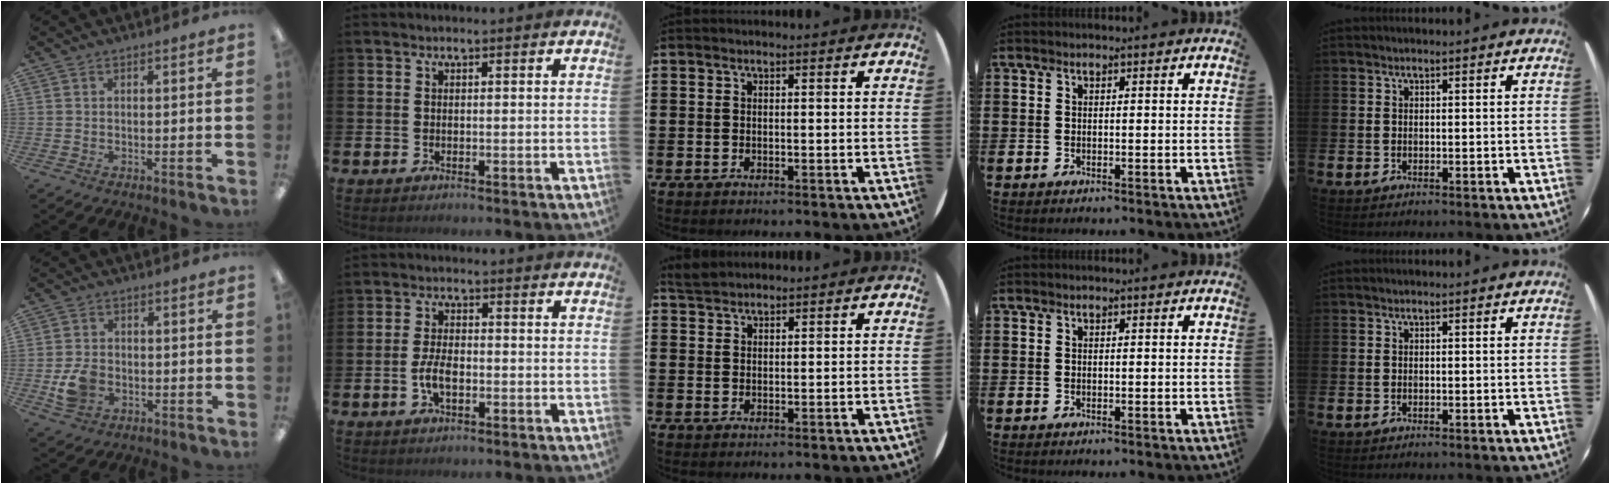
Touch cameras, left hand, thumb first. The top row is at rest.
{"thumb": {"total": 6.5, "force": [-1.6, 5.1, 3.8], "torque": [-0.065, 0.002, -0.031]}, "index": {"total": 4.0, "force": [-1.0, 1.9, 3.4], "torque": [-0.061, 0.001, -0.020]}, "middle": {"total": 2.1, "force": [2.0, 0.5, 0.3], "torque": [-0.001, 0.002, 0.037]}}